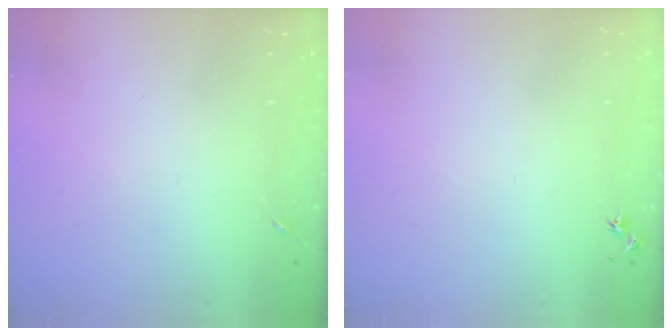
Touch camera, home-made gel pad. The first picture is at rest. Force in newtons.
{"total": 3.1, "press": 3.0, "slide": 0.4}